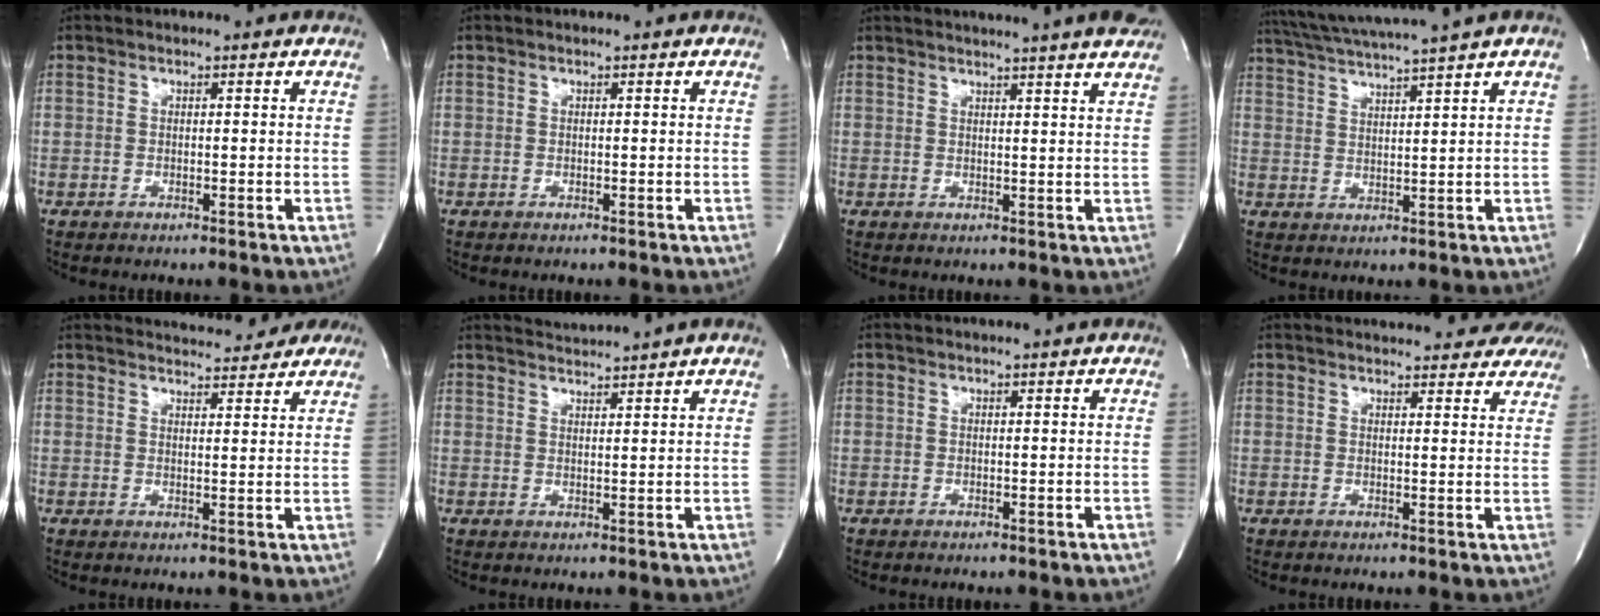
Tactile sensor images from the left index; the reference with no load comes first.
{"total": 0.0}
{"total": 14.1, "force": [12.9, -0.5, 5.7], "torque": [-0.094, -0.009, 0.150]}
{"total": 9.8, "force": [8.3, -2.2, 4.6], "torque": [-0.084, 0.005, 0.135]}
{"total": 11.1, "force": [10.5, 2.1, 2.8], "torque": [-0.034, 0.006, 0.124]}
{"total": 3.6, "force": [3.3, -1.6, 0.3], "torque": [-0.005, -0.005, 0.057]}
{"total": 0.6, "force": [0.4, -0.3, 0.3], "torque": [-0.007, -0.002, 0.013]}
{"total": 20.8, "force": [19.5, 4.8, 5.4], "torque": [-0.081, -0.014, 0.224]}